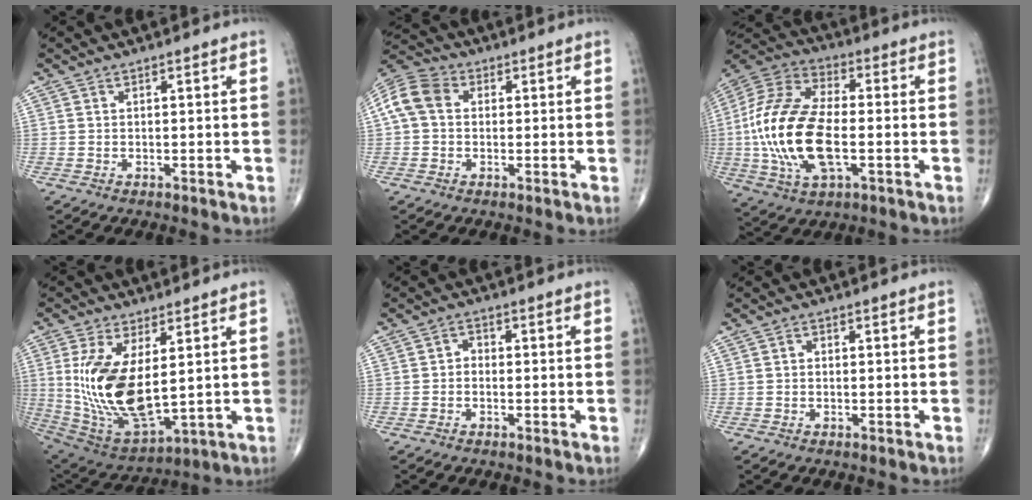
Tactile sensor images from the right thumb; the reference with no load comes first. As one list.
[{"total": 8.7, "force": [1.2, 6.7, 5.5], "torque": [-0.109, 0.031, 0.013]}, {"total": 21.5, "force": [-2.6, 10.5, 18.5], "torque": [-0.400, 0.013, -0.047]}, {"total": 17.5, "force": [2.4, 8.1, 15.3], "torque": [-0.301, -0.023, 0.068]}, {"total": 1.7, "force": [-0.5, 1.3, 0.9], "torque": [-0.002, 0.008, -0.016]}, {"total": 0.6, "force": [-0.1, 0.5, 0.4], "torque": [0.000, 0.003, -0.005]}]